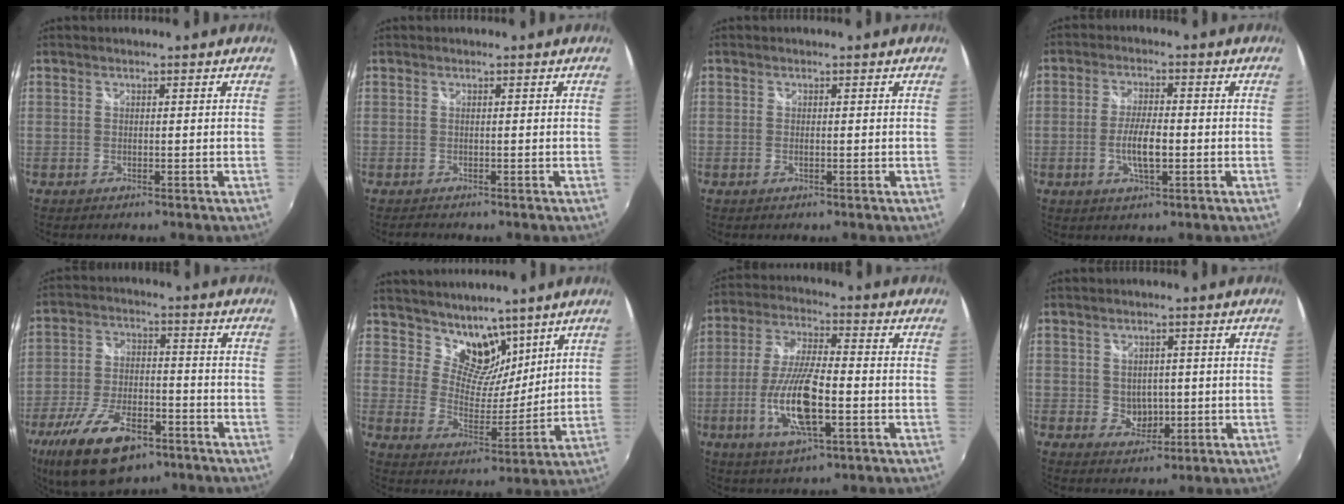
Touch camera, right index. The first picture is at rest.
{"total": 0.7, "force": [-0.5, 0.4, 0.1], "torque": [-0.003, -0.002, -0.009]}
{"total": 0.7, "force": [-0.1, 0.1, 0.7], "torque": [-0.015, 0.001, -0.005]}
{"total": 5.9, "force": [-1.4, 1.7, 5.5], "torque": [-0.111, -0.003, -0.025]}
{"total": 17.1, "force": [-10.5, 7.6, 11.1], "torque": [-0.237, -0.028, -0.181]}
{"total": 10.0, "force": [7.5, 5.8, 3.2], "torque": [-0.044, -0.005, 0.135]}
{"total": 13.7, "force": [-4.0, 3.7, 12.5], "torque": [-0.258, -0.010, -0.076]}
{"total": 4.3, "force": [0.0, 3.7, 2.2], "torque": [-0.035, -0.002, 0.006]}